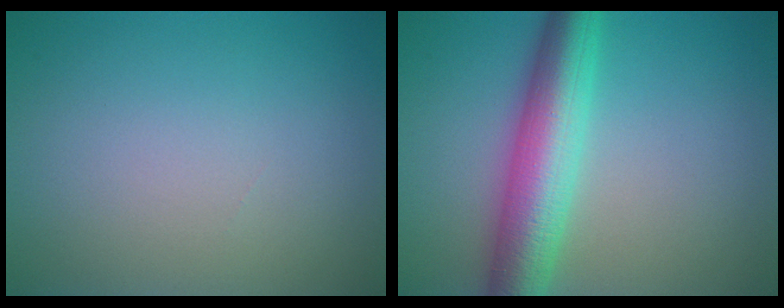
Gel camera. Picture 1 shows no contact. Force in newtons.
{"total": 7.4, "press": 7.4, "slide": 0.0}